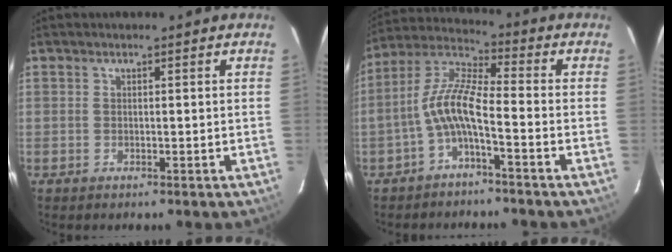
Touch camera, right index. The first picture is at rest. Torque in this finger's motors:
{"motor_torque": [1.01, -0.67, 0.85, 0.20]}